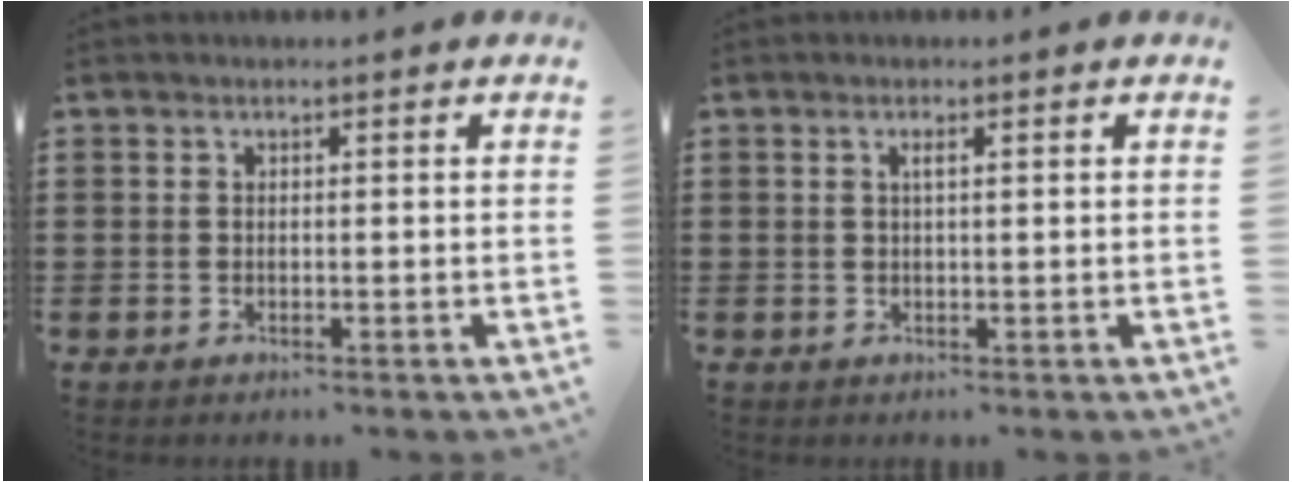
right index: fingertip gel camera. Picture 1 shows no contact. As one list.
[{"total": 1.2, "force": [0.5, 0.0, 1.1], "torque": [-0.021, 0.001, 0.008]}]